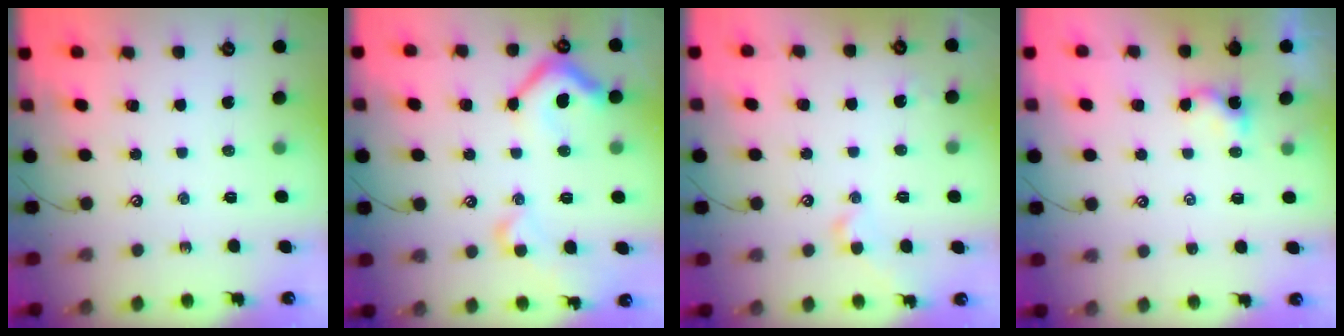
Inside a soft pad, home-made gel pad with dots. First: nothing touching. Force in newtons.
{"total": 11.5, "press": 11.3, "slide": 1.8}
{"total": 3.0, "press": 2.9, "slide": 0.7}
{"total": 0.8, "press": 0.8, "slide": 0.1}